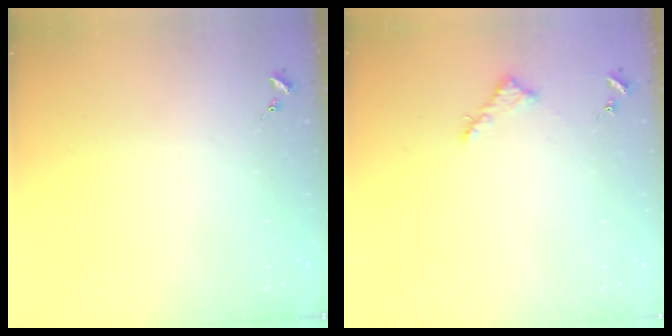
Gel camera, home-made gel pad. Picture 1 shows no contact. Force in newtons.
{"total": 5.6, "press": 5.6, "slide": 0.6}